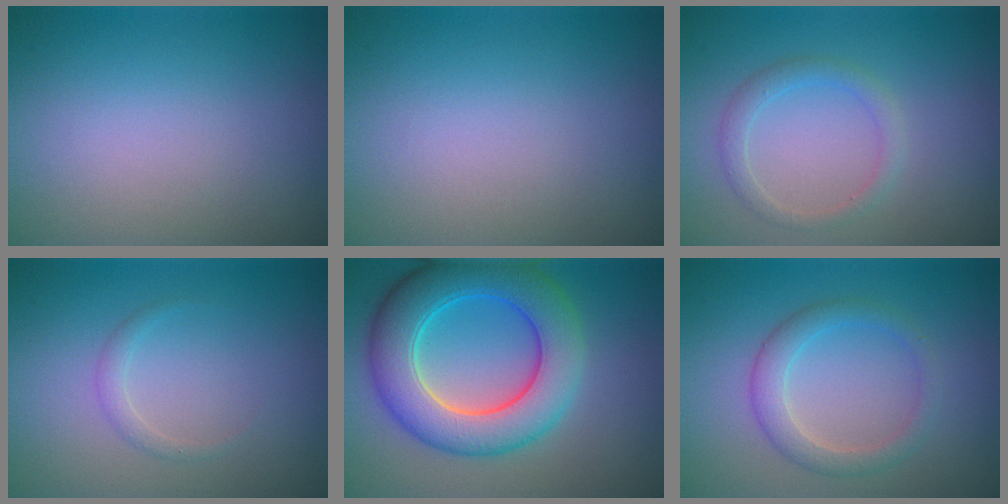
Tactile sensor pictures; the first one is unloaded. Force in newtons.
{"total": 0.0}
{"total": 1.7, "press": 1.7, "slide": 0.2}
{"total": 1.0, "press": 1.0, "slide": 0.0}
{"total": 8.3, "press": 8.2, "slide": 0.5}
{"total": 2.7, "press": 2.7, "slide": 0.2}